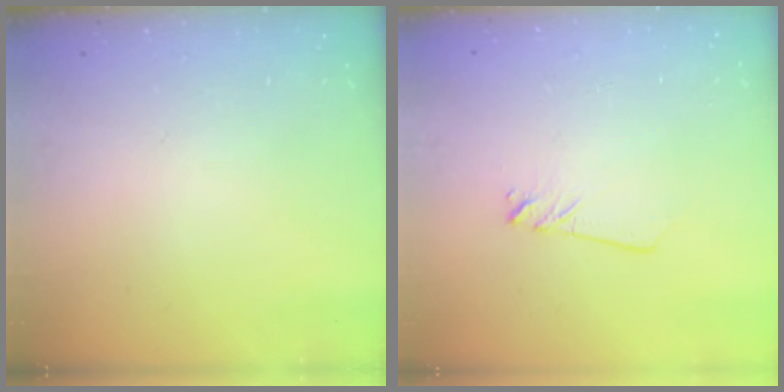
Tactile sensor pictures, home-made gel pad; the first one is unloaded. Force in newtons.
{"total": 2.0, "press": 2.0, "slide": 0.1}